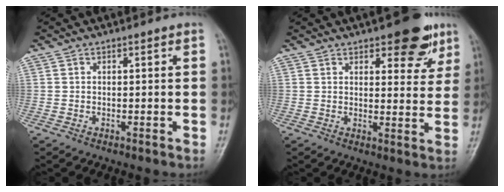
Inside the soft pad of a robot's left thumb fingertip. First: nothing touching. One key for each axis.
{"total": 9.3, "fx": 5.7, "fy": 4.0, "fz": 6.1, "tx": -0.045, "ty": -0.027, "tz": 0.072}